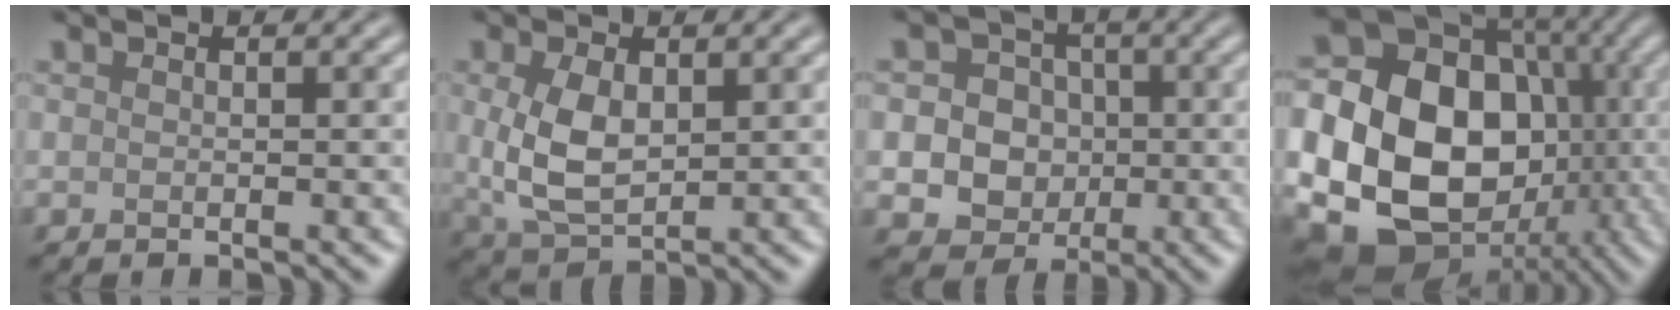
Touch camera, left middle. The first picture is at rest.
{"total": 5.2, "force": [0.6, 3.1, 4.1], "torque": [-0.097, -0.001, 0.021]}
{"total": 6.7, "force": [-0.6, 6.2, 2.6], "torque": [-0.035, 0.019, -0.036]}
{"total": 21.7, "force": [-2.6, 18.0, 11.9], "torque": [-0.212, -0.023, -0.081]}